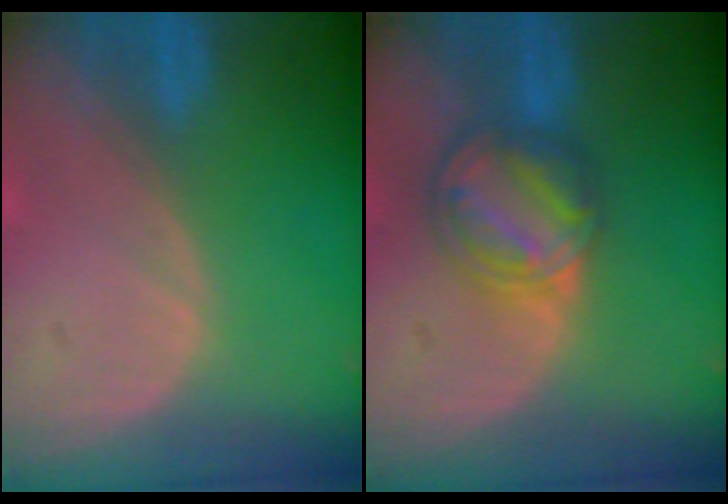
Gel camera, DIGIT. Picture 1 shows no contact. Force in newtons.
{"total": 7.8, "press": 6.7, "slide": 3.8}